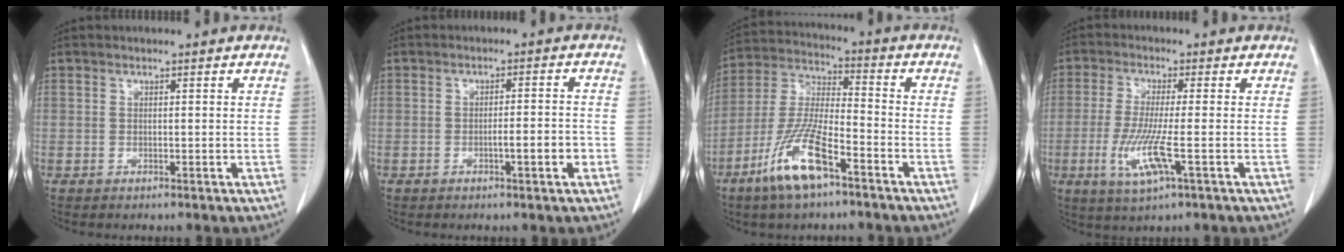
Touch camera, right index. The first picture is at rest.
{"total": 3.3, "force": [-1.3, 0.4, 3.1], "torque": [-0.043, 0.001, -0.019]}
{"total": 12.4, "force": [-7.1, 2.4, 9.9], "torque": [-0.211, -0.015, -0.137]}
{"total": 7.6, "force": [-2.4, 0.2, 7.2], "torque": [-0.151, -0.023, -0.048]}